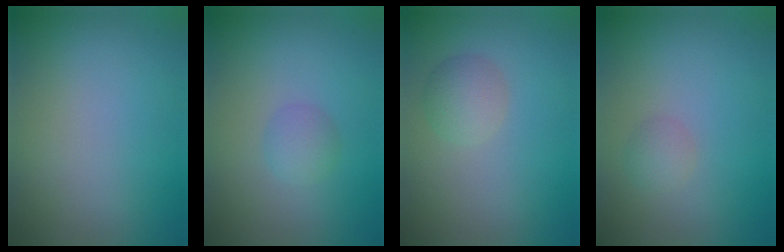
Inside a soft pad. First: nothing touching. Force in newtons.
{"total": 1.7, "press": 1.7, "slide": 0.1}
{"total": 2.4, "press": 2.4, "slide": 0.1}
{"total": 1.3, "press": 1.3, "slide": 0.0}